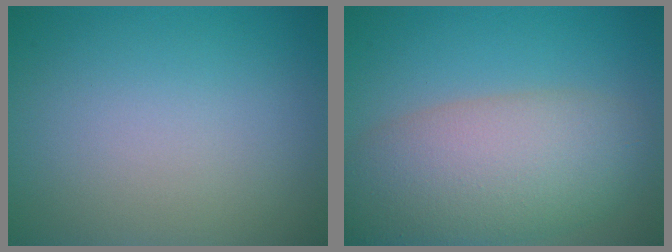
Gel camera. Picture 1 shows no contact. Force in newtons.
{"total": 8.7, "press": 8.7, "slide": 0.8}